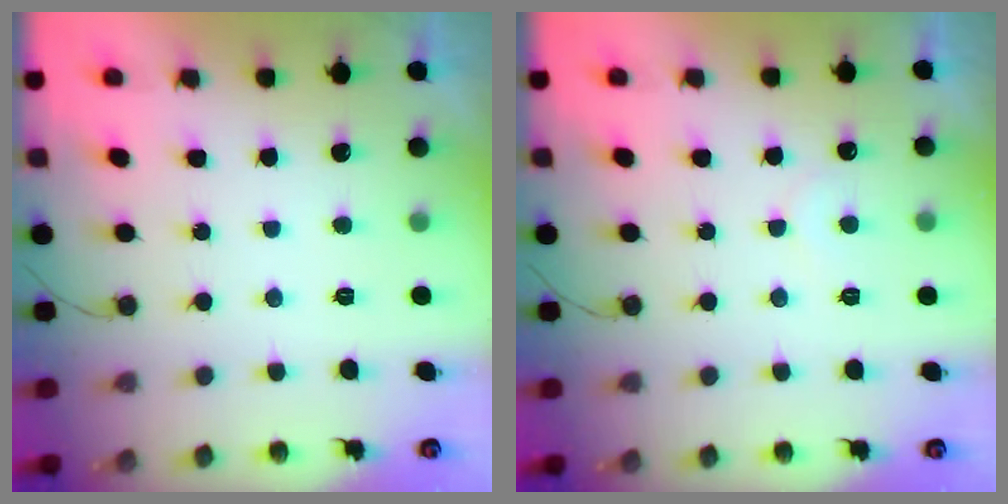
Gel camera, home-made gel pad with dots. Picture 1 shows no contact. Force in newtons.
{"total": 4.0, "press": 4.0, "slide": 0.3}